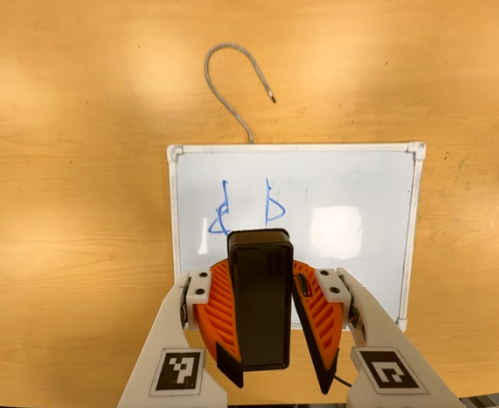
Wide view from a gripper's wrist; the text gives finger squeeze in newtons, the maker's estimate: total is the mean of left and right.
{"total": 7.4, "left": 8.2, "right": 6.6}